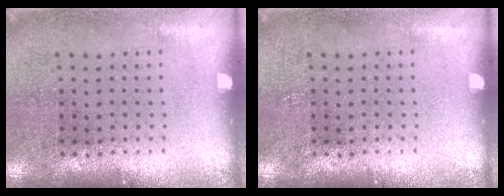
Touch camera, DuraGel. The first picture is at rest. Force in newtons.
{"total": 0.0}